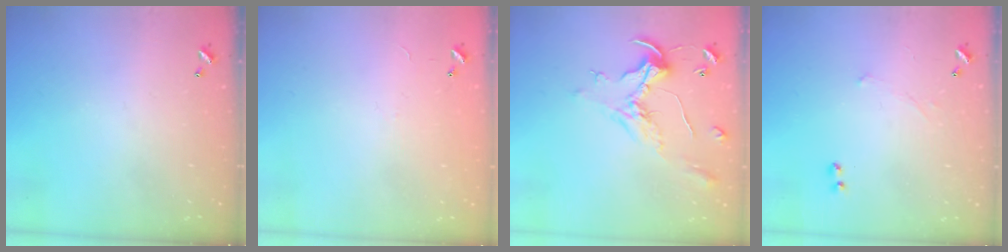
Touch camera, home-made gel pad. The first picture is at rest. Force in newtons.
{"total": 8.0, "press": 7.9, "slide": 0.5}
{"total": 0.8, "press": 0.5, "slide": 0.6}
{"total": 1.7, "press": 1.7, "slide": 0.4}